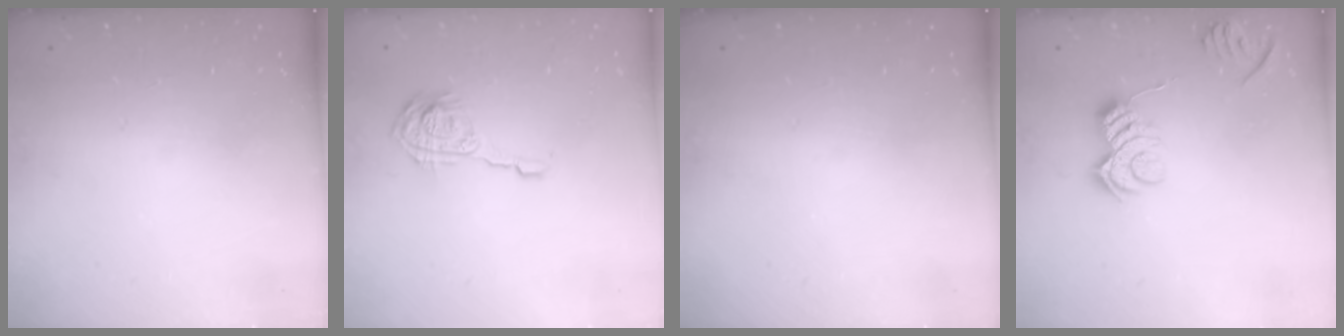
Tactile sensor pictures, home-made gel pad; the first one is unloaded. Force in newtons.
{"total": 9.7, "press": 9.7, "slide": 0.5}
{"total": 0.0}
{"total": 10.7, "press": 10.7, "slide": 0.3}